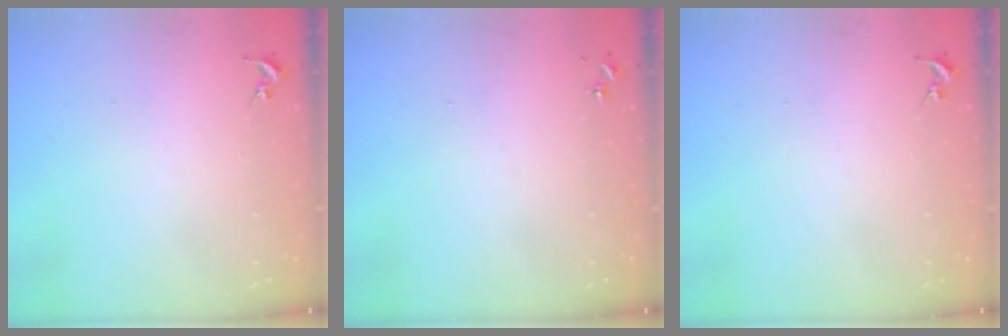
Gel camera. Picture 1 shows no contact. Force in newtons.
{"total": 0.0}
{"total": 0.0}